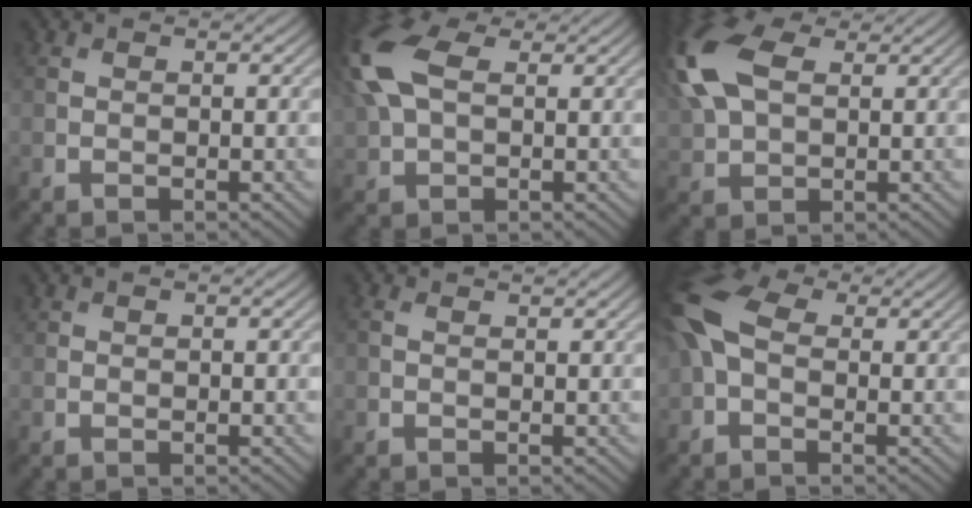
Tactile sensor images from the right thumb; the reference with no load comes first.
{"total": 11.7, "force": [3.4, 6.5, 9.0], "torque": [-0.253, 0.024, 0.057]}
{"total": 13.5, "force": [4.3, 7.9, 10.1], "torque": [-0.278, 0.030, 0.078]}
{"total": 0.0}
{"total": 1.6, "force": [0.9, 0.6, 1.2], "torque": [-0.031, 0.005, 0.010]}
{"total": 9.8, "force": [0.3, 5.9, 7.8], "torque": [-0.212, 0.016, -0.013]}